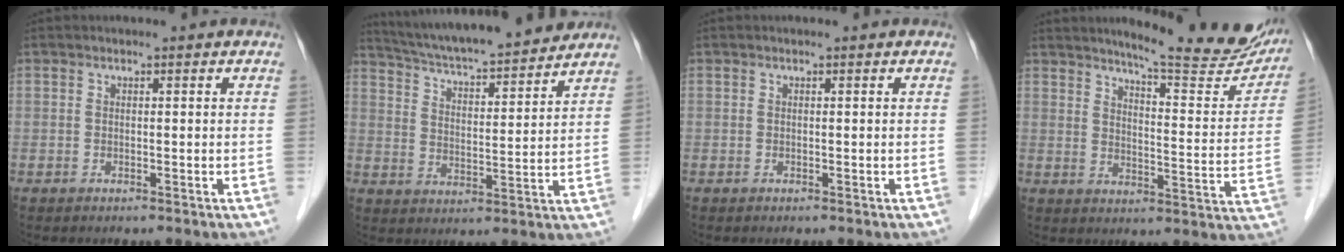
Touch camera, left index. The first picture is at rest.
{"total": 17.5, "force": [15.9, 1.2, 7.0], "torque": [-0.119, 0.013, 0.245]}
{"total": 0.0}
{"total": 18.7, "force": [16.6, 1.9, 8.4], "torque": [-0.103, -0.062, 0.198]}